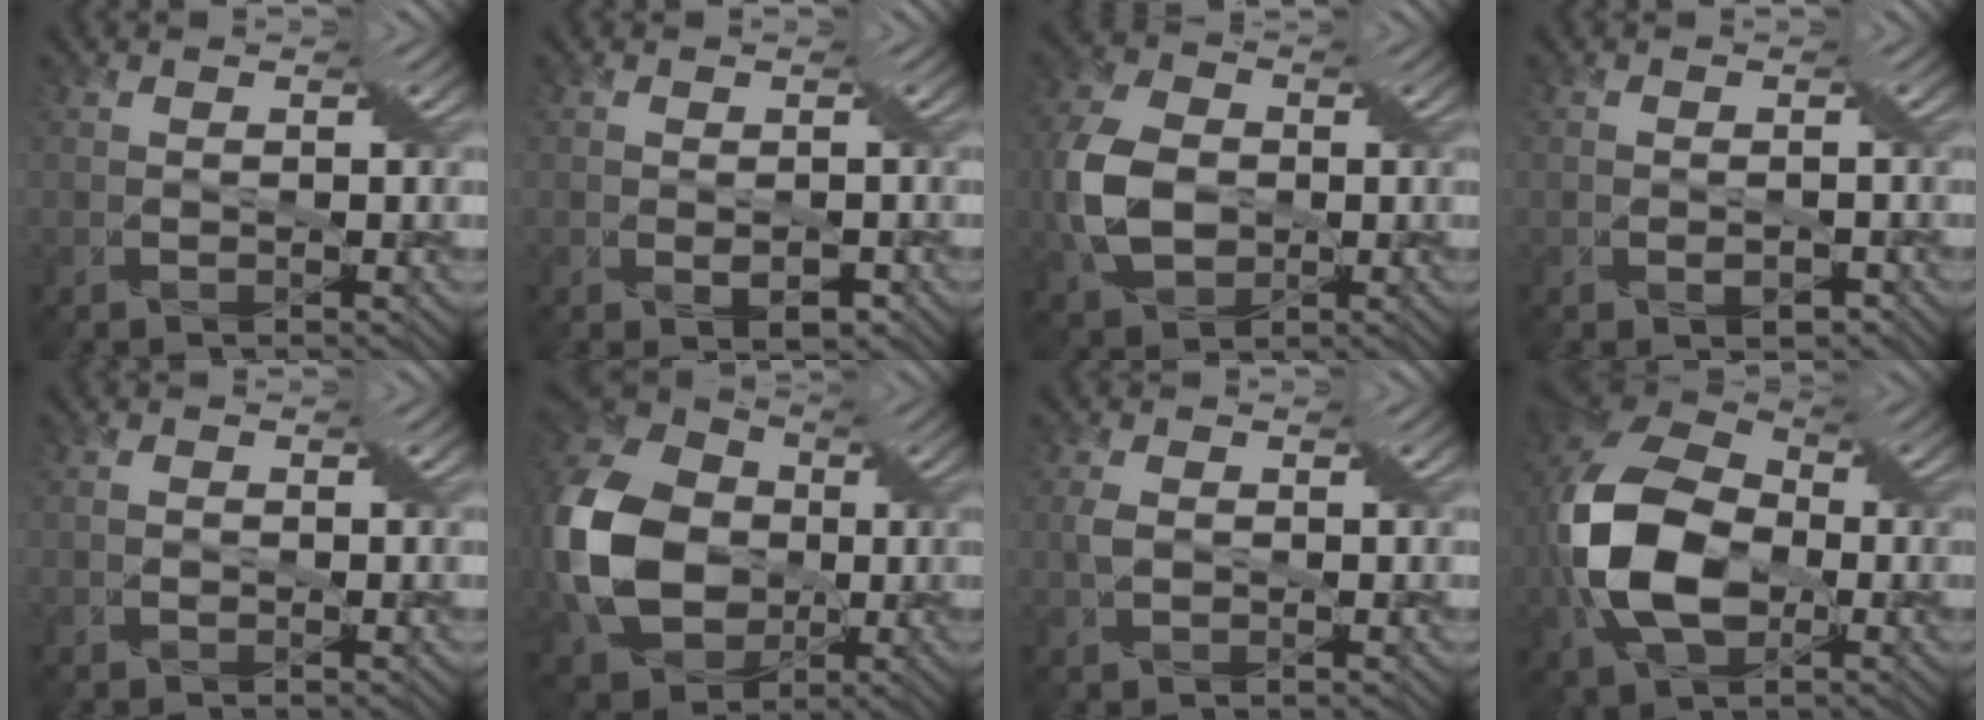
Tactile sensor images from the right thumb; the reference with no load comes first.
{"total": 2.4, "force": [-0.7, 1.4, 1.8], "torque": [-0.030, -0.011, -0.005]}
{"total": 8.4, "force": [-1.3, 6.0, 5.8], "torque": [-0.164, -0.008, -0.027]}
{"total": 1.9, "force": [-1.2, 1.0, 1.1], "torque": [-0.019, -0.009, -0.014]}
{"total": 0.6, "force": [-0.5, 0.1, 0.0], "torque": [0.003, 0.000, -0.014]}
{"total": 14.4, "force": [-1.7, 11.1, 9.0], "torque": [-0.247, -0.010, -0.040]}
{"total": 1.6, "force": [-0.3, 0.7, 1.4], "torque": [-0.045, -0.003, -0.005]}
{"total": 13.7, "force": [-2.6, 8.6, 10.3], "torque": [-0.273, -0.015, -0.057]}